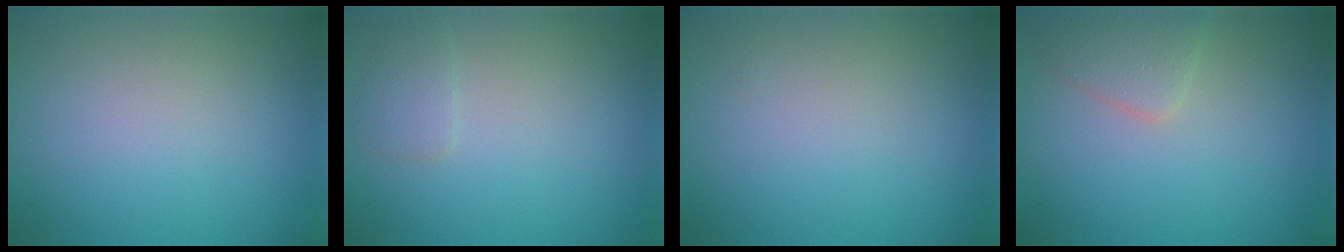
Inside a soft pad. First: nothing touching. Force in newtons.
{"total": 1.3, "press": 1.3, "slide": 0.1}
{"total": 0.0}
{"total": 2.2, "press": 2.2, "slide": 0.1}